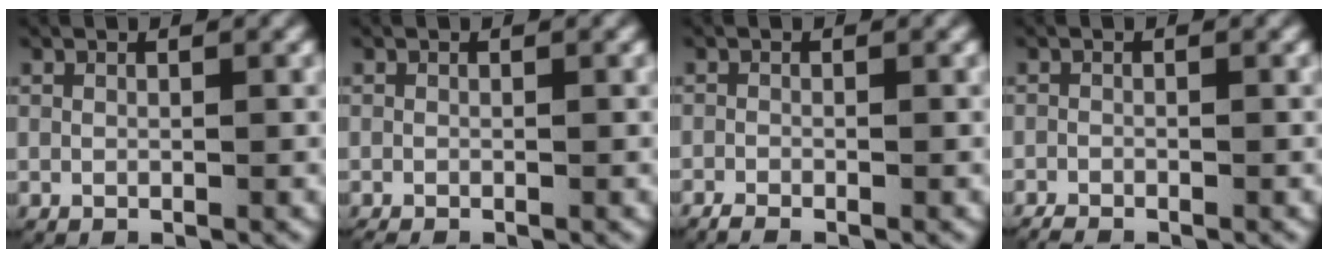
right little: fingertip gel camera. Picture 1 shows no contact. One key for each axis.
{"total": 1.1, "fx": -0.9, "fy": 0.4, "fz": 0.3, "tx": -0.009, "ty": -0.007, "tz": -0.012}
{"total": 1.6, "fx": -1.4, "fy": 0.6, "fz": 0.4, "tx": -0.010, "ty": -0.007, "tz": -0.024}
{"total": 1.2, "fx": -1.2, "fy": 0.4, "fz": 0.1, "tx": -0.005, "ty": -0.007, "tz": -0.019}